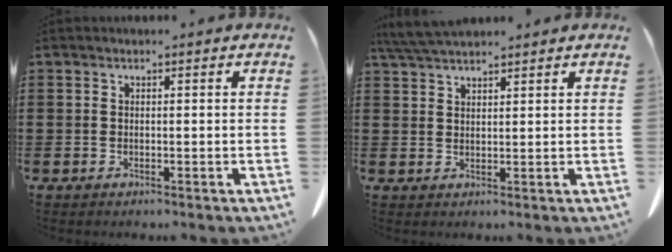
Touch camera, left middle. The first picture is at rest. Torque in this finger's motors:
{"motor_torque": [0.91, -1.23, 0.10, 0.05]}